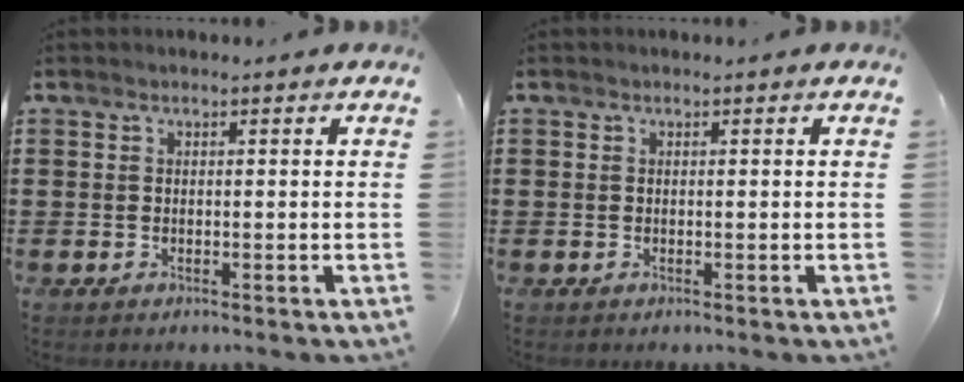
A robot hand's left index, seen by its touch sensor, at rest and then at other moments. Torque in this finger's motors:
{"motor_torque": [0.00, 0.00, 0.00, 0.00]}